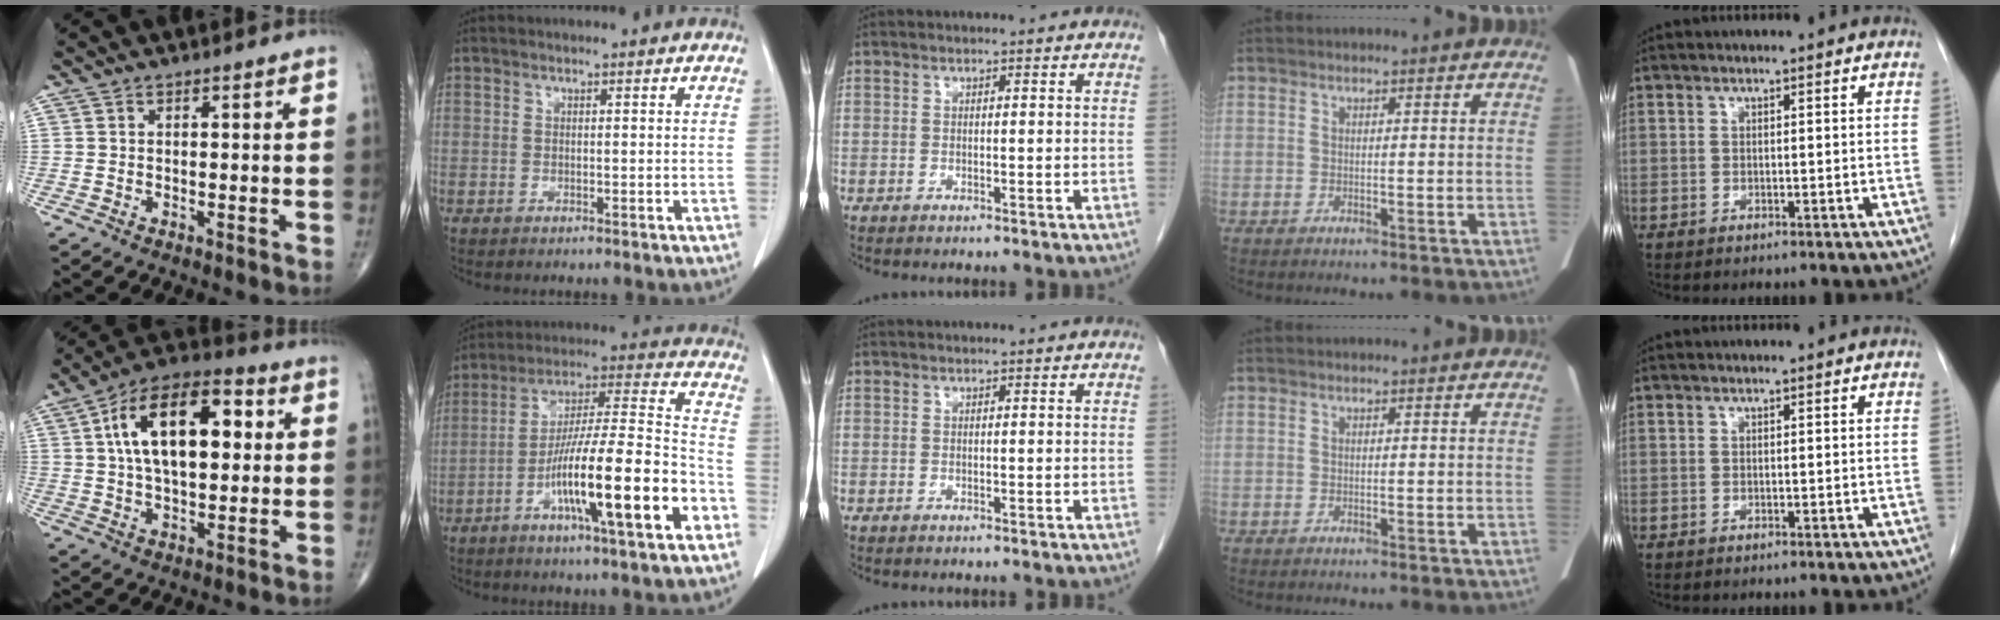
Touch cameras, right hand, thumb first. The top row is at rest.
{"thumb": {"total": 19.4, "force": [4.0, 10.1, 16.1], "torque": [-0.246, 0.020, 0.057]}, "index": {"total": 20.0, "force": [-8.1, 1.4, 18.2], "torque": [-0.294, -0.008, -0.135]}}